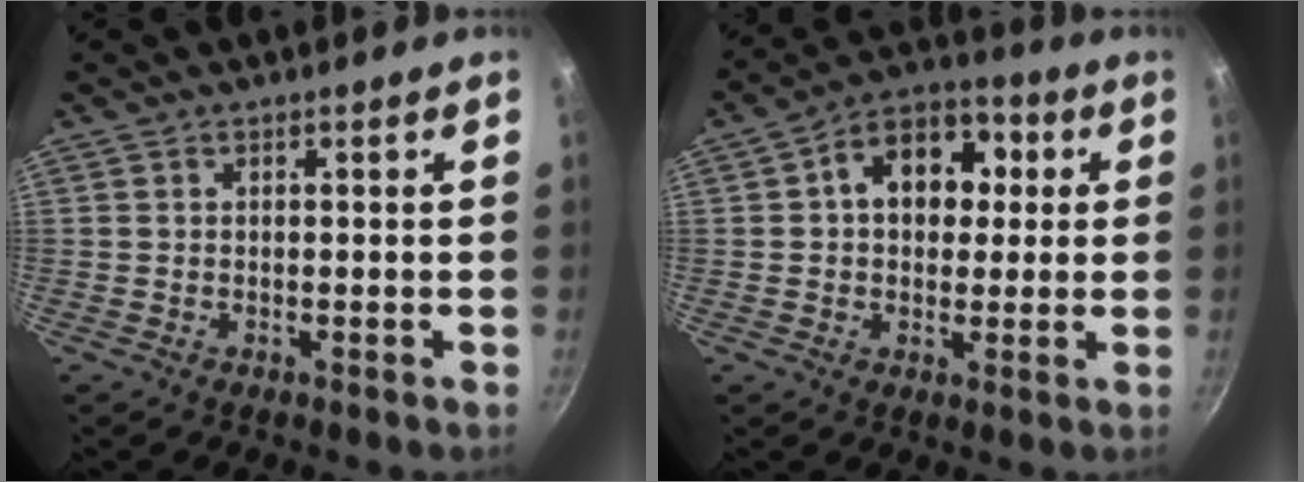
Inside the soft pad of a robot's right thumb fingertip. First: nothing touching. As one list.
[{"total": 12.8, "force": [2.4, 9.3, 8.5], "torque": [-0.083, 0.021, 0.020]}]